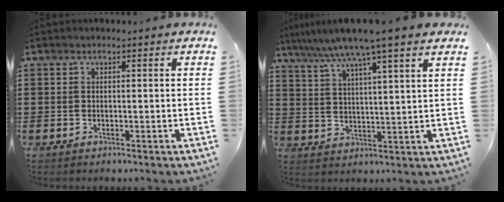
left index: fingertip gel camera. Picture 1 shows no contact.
{"total": 7.8, "force": [6.2, -0.9, 4.6], "torque": [-0.107, -0.029, 0.103]}